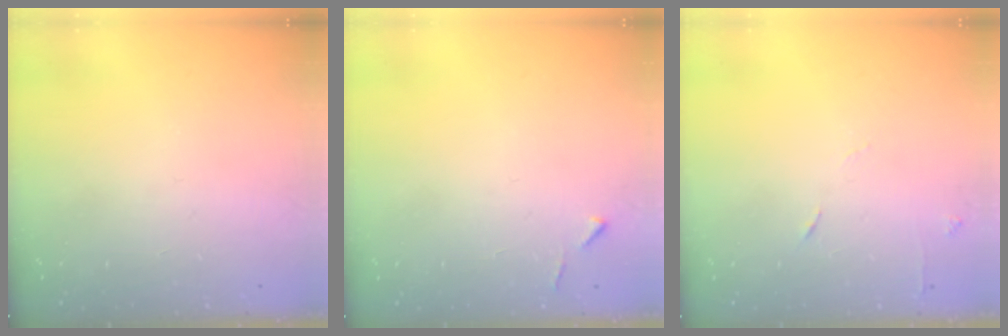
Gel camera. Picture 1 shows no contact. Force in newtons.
{"total": 4.3, "press": 4.3, "slide": 0.6}
{"total": 6.6, "press": 6.6, "slide": 0.8}